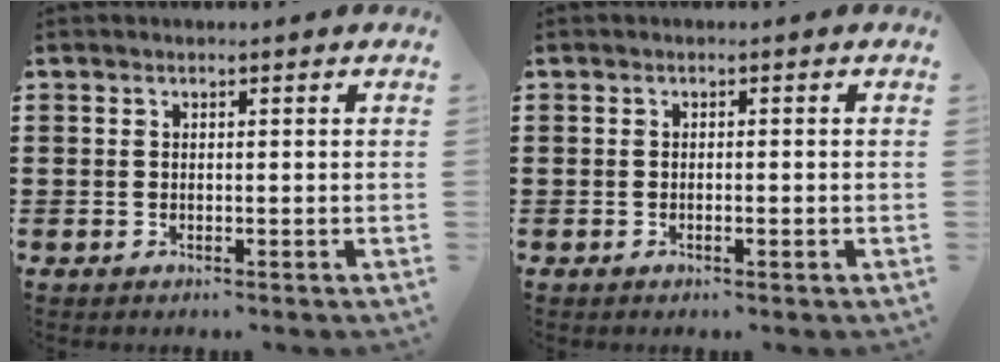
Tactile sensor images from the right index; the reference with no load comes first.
{"total": 0.6, "force": [-0.3, 0.2, 0.5], "torque": [-0.009, -0.004, -0.004]}